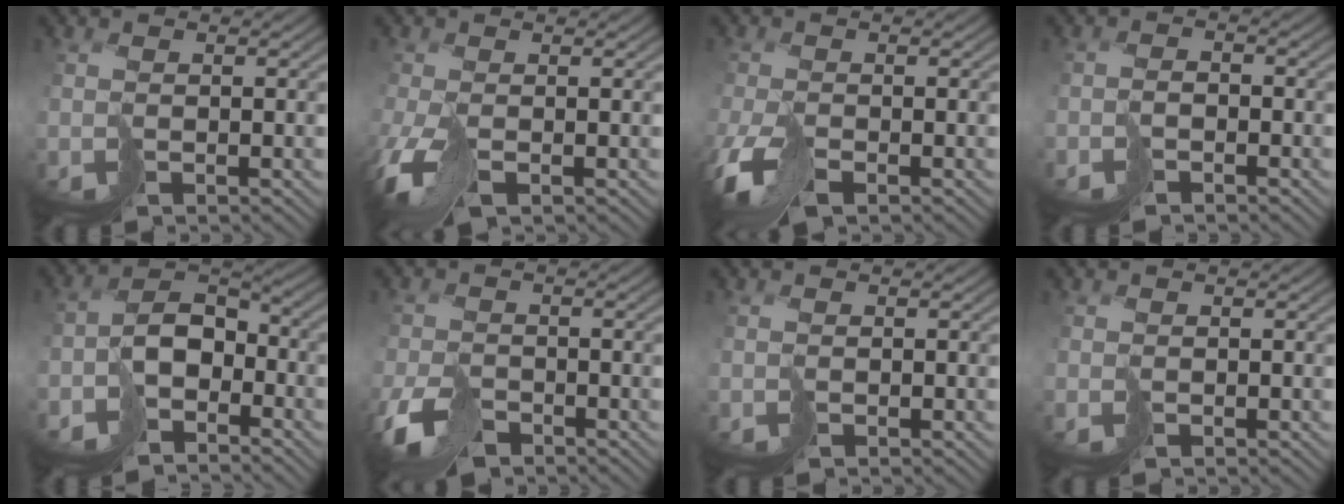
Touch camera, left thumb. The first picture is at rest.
{"total": 4.6, "force": [-2.0, 1.8, 3.7], "torque": [-0.078, -0.006, -0.037]}
{"total": 4.7, "force": [-2.8, 2.1, 3.1], "torque": [-0.067, -0.006, -0.054]}
{"total": 1.5, "force": [-1.5, 0.5, -0.1], "torque": [0.013, 0.004, -0.031]}
{"total": 6.6, "force": [-4.4, 4.0, 3.0], "torque": [-0.032, 0.000, -0.090]}
{"total": 4.3, "force": [-3.1, 2.1, 2.2], "torque": [-0.039, 0.000, -0.062]}
{"total": 0.0}
{"total": 0.0}